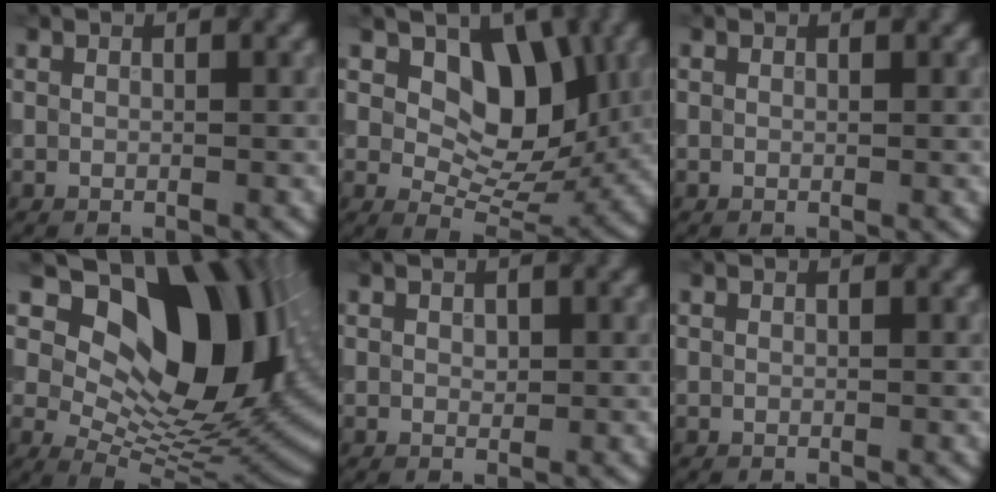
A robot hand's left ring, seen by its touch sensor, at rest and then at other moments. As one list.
[{"total": 6.9, "force": [2.3, 4.4, 4.8], "torque": [-0.056, -0.013, 0.031]}, {"total": 0.0}, {"total": 15.5, "force": [5.4, 9.1, 11.4], "torque": [-0.138, 0.005, 0.091]}, {"total": 0.6, "force": [0.2, 0.4, 0.4], "torque": [-0.005, -0.001, 0.003]}, {"total": 0.0}]